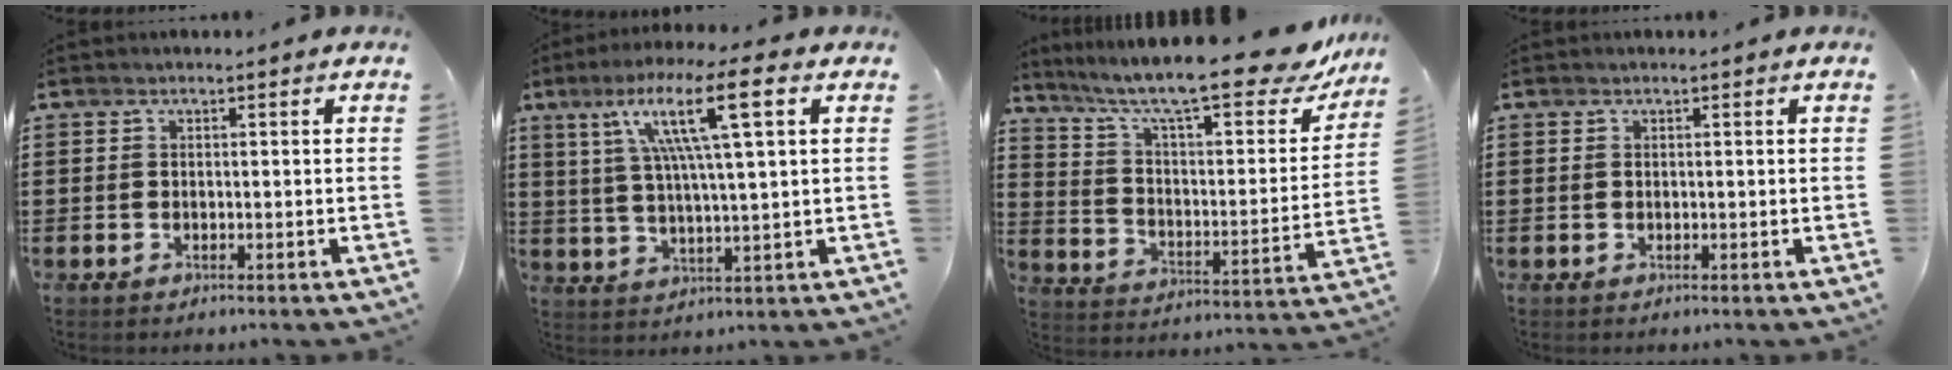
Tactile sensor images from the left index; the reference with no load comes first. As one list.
[{"total": 12.0, "force": [5.1, 1.1, 10.8], "torque": [-0.217, 0.012, 0.080]}, {"total": 13.1, "force": [10.2, 1.6, 8.0], "torque": [-0.157, -0.073, 0.163]}, {"total": 0.0}]